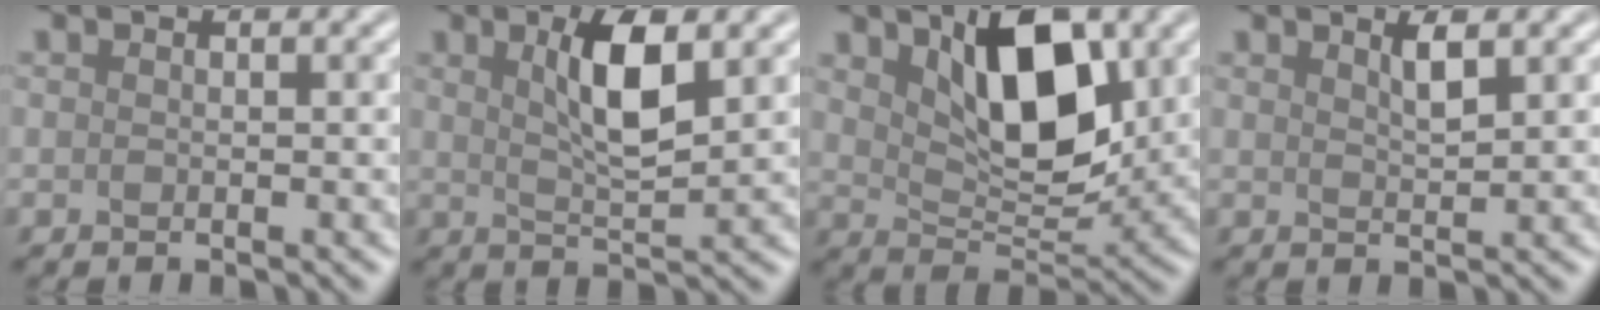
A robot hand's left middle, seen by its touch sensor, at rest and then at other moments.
{"total": 4.3, "force": [1.2, 1.0, 4.0], "torque": [-0.076, -0.004, 0.029]}
{"total": 8.0, "force": [2.7, 3.9, 6.4], "torque": [-0.108, -0.002, 0.054]}
{"total": 1.3, "force": [0.7, 0.2, 1.1], "torque": [-0.016, 0.000, 0.018]}